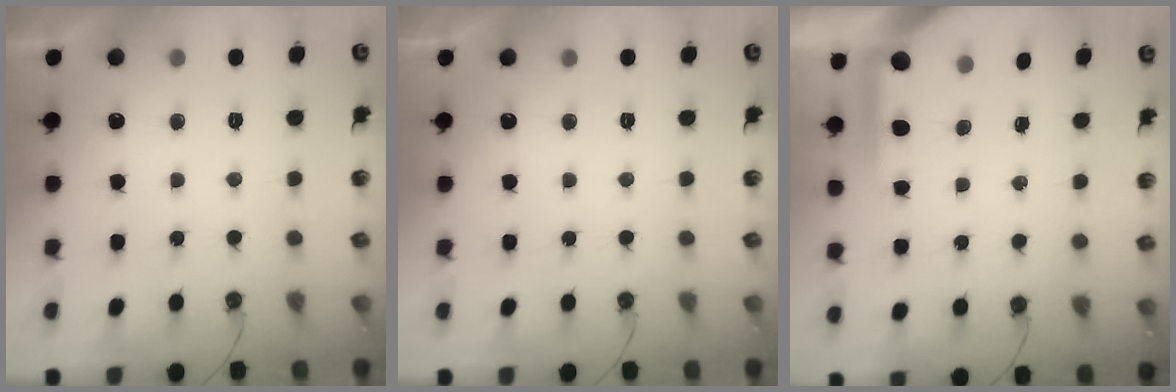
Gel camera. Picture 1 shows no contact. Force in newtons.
{"total": 0.0}
{"total": 5.1, "press": 5.1, "slide": 0.5}